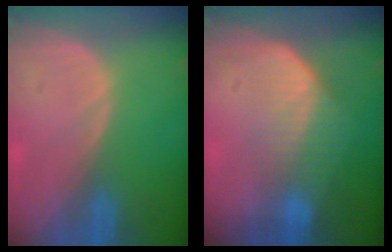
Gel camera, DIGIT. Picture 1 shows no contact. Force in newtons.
{"total": 7.3, "press": 6.2, "slide": 3.8}